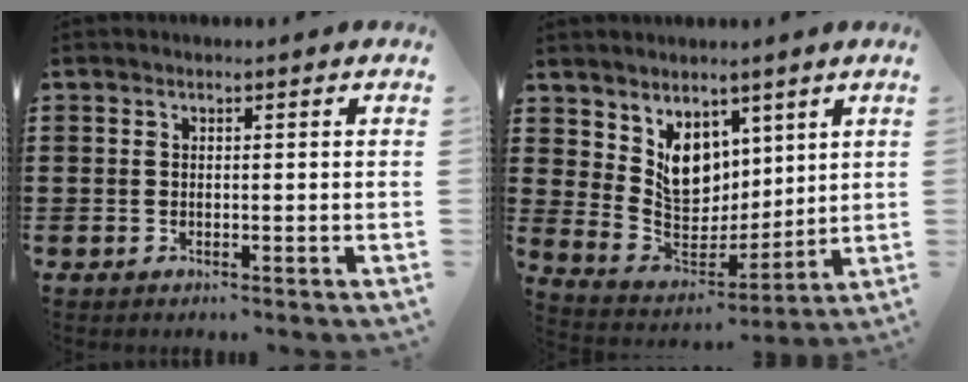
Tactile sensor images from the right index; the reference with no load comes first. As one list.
[{"total": 8.2, "force": [4.5, 5.9, 3.3], "torque": [-0.087, -0.019, 0.091]}]